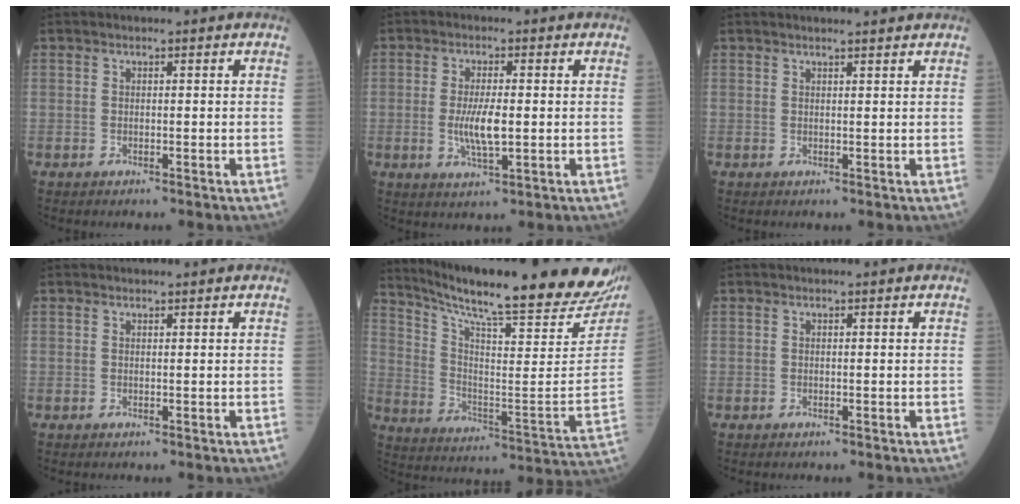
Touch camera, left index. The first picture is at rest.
{"total": 5.2, "force": [-0.3, 1.1, 5.0], "torque": [-0.108, -0.010, -0.005]}
{"total": 4.1, "force": [3.9, 0.1, 1.2], "torque": [-0.019, 0.010, 0.045]}
{"total": 0.8, "force": [0.8, 0.1, 0.1], "torque": [-0.008, 0.003, 0.013]}
{"total": 29.9, "force": [25.5, 1.6, 15.6], "torque": [-0.260, -0.094, 0.346]}
{"total": 0.0}